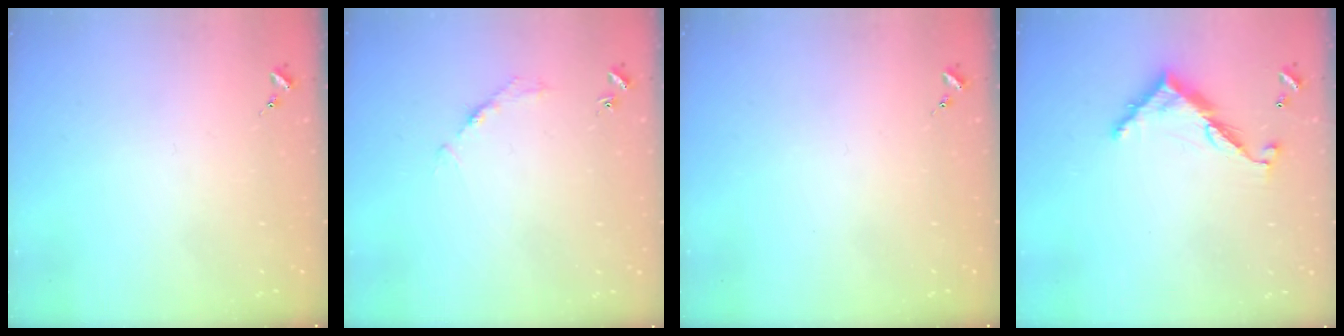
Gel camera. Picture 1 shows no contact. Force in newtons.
{"total": 2.7, "press": 2.7, "slide": 0.4}
{"total": 0.0}
{"total": 9.7, "press": 9.7, "slide": 0.4}